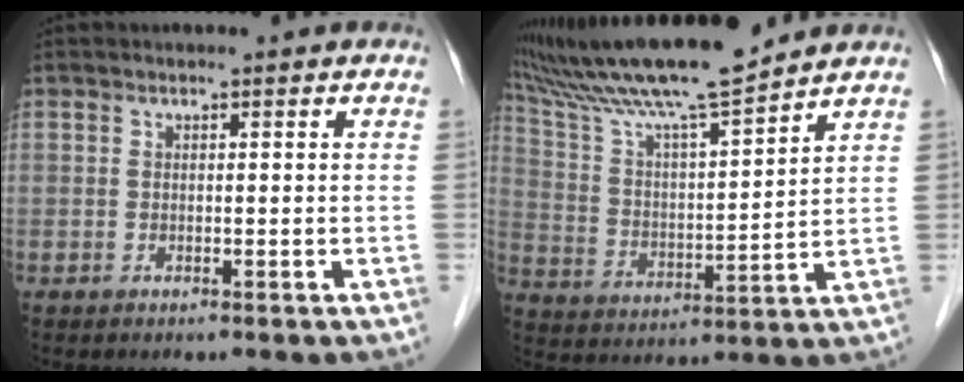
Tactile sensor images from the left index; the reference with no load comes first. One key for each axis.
{"total": 16.7, "fx": 14.4, "fy": -0.2, "fz": 8.5, "tx": -0.158, "ty": 0.003, "tz": 0.255}